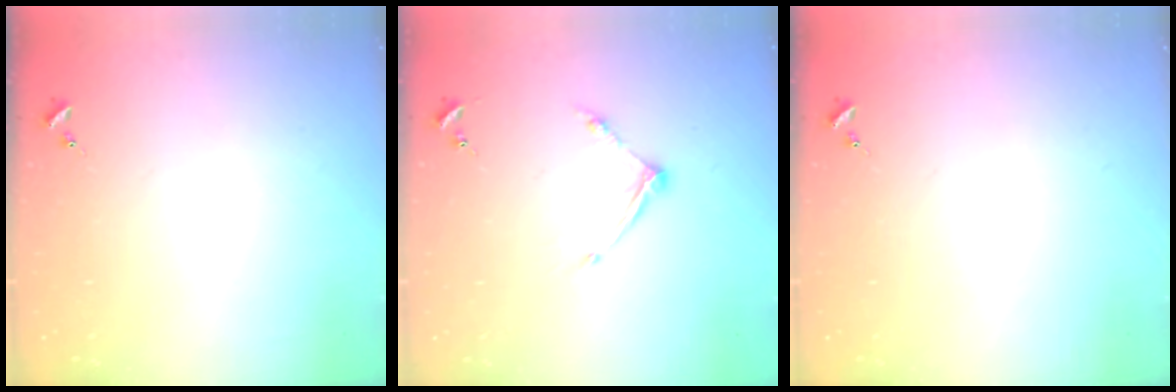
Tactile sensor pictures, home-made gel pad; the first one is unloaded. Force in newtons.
{"total": 8.6, "press": 8.6, "slide": 0.5}
{"total": 0.0}